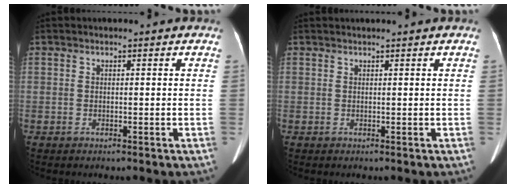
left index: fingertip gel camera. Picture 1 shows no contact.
{"total": 1.8, "force": [1.7, -0.2, 0.7], "torque": [-0.006, 0.023, 0.028]}